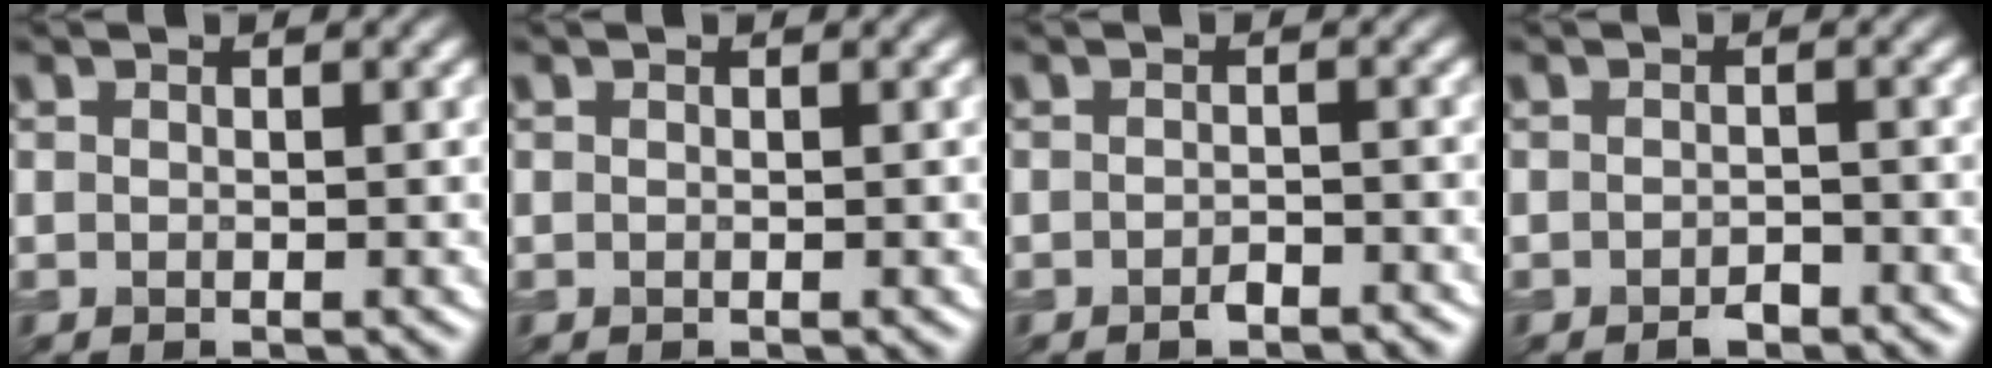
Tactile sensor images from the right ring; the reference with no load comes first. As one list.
[{"total": 0.0}, {"total": 1.3, "force": [-0.9, 0.5, 0.7], "torque": [-0.011, 0.001, -0.016]}, {"total": 1.3, "force": [-0.9, 0.6, 0.6], "torque": [-0.007, 0.001, -0.016]}]